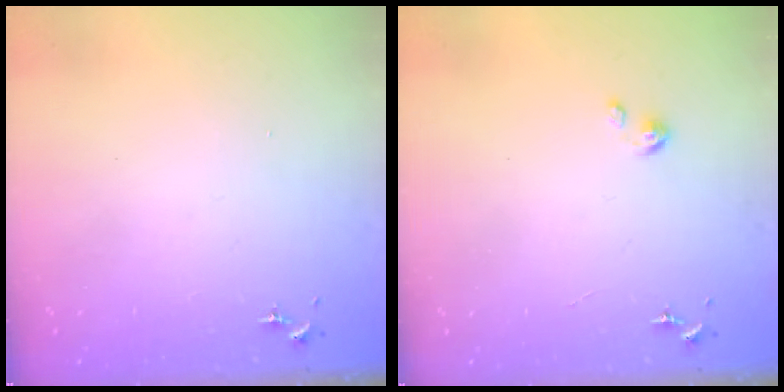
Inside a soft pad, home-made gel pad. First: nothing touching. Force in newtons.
{"total": 2.7, "press": 2.7, "slide": 0.2}